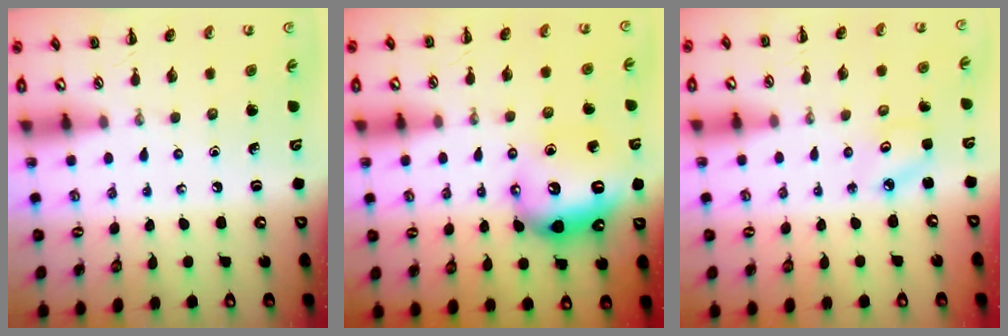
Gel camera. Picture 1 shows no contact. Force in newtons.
{"total": 12.6, "press": 12.5, "slide": 1.5}
{"total": 3.1, "press": 3.1, "slide": 0.5}